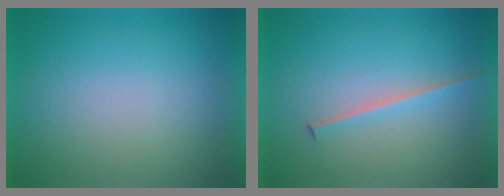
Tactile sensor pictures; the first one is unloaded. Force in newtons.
{"total": 1.8}